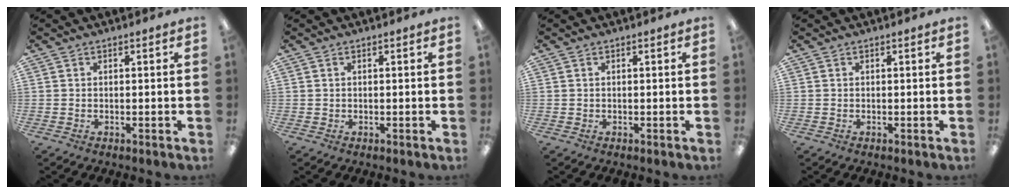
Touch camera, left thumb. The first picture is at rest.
{"total": 0.0}
{"total": 0.0}
{"total": 0.0}